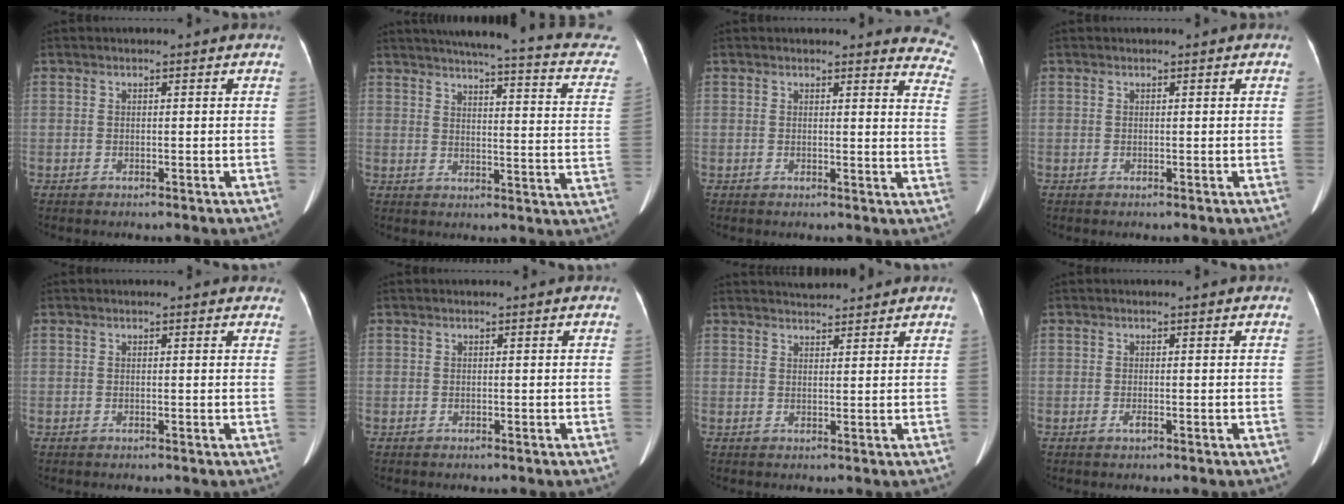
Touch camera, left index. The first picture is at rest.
{"total": 22.7, "force": [19.1, 2.8, 11.9], "torque": [-0.156, -0.027, 0.206]}
{"total": 10.1, "force": [9.9, 1.6, 1.5], "torque": [0.027, -0.072, 0.059]}
{"total": 0.0}
{"total": 2.4, "force": [2.1, 0.7, 0.8], "torque": [-0.003, -0.001, 0.005]}
{"total": 0.0}
{"total": 5.1, "force": [4.9, 0.7, 1.1], "torque": [-0.017, 0.028, 0.069]}
{"total": 0.7, "force": [-0.2, 0.1, 0.7], "torque": [-0.012, 0.000, -0.004]}